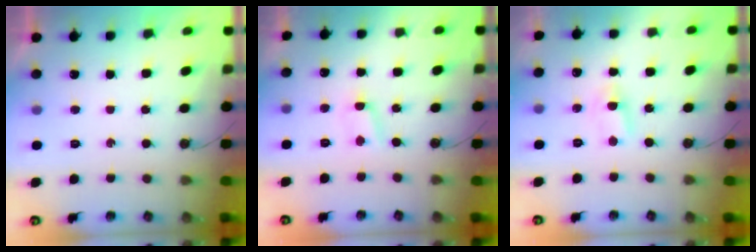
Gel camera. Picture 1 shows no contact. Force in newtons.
{"total": 1.6, "press": 1.5, "slide": 0.2}
{"total": 2.0, "press": 1.9, "slide": 0.7}